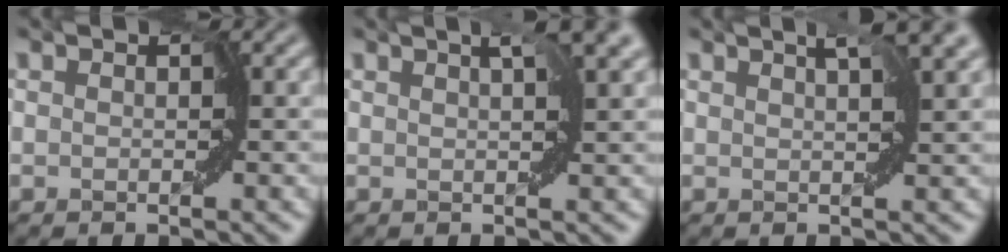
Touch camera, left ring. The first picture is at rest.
{"total": 3.0, "force": [1.6, 0.1, 2.5], "torque": [-0.041, 0.005, 0.029]}
{"total": 2.9, "force": [2.0, 0.0, 2.2], "torque": [-0.035, 0.005, 0.033]}